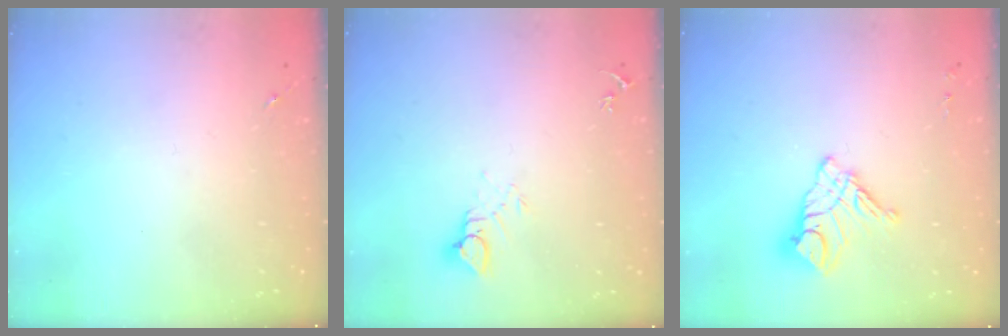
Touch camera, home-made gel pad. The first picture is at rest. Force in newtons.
{"total": 4.3, "press": 4.3, "slide": 0.3}
{"total": 12.6, "press": 12.6, "slide": 1.2}